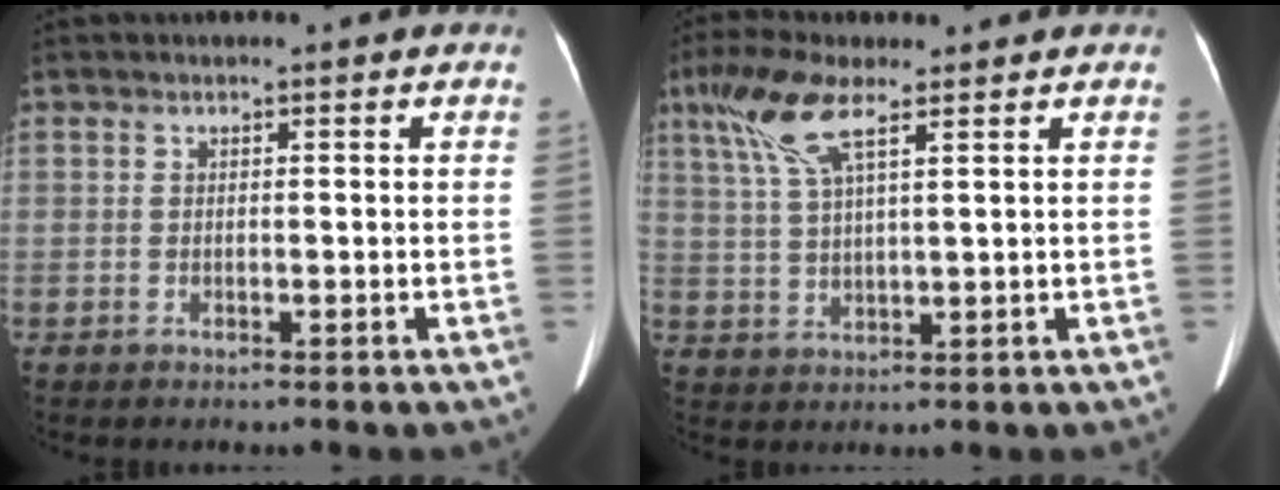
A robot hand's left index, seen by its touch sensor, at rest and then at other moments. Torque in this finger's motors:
{"motor_torque": [0.10, -0.26, 0.45, 0.17]}